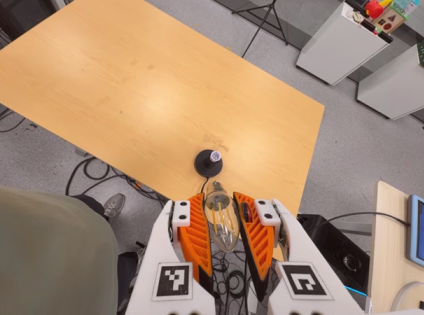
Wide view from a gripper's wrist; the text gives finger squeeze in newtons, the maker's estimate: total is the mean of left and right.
{"total": 22.9, "left": 25.1, "right": 20.6}